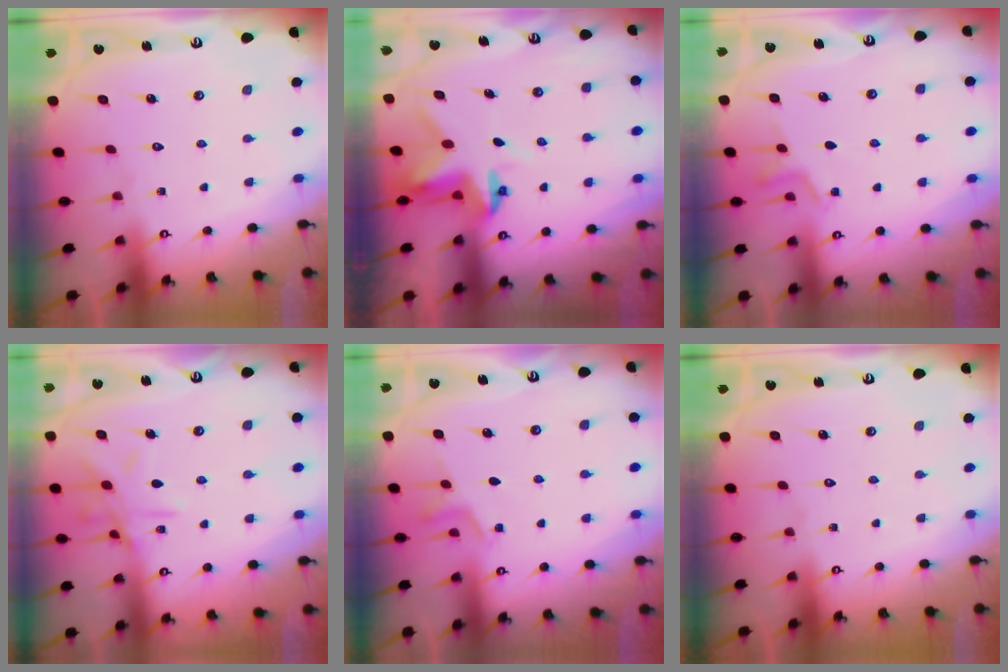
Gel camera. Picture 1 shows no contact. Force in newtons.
{"total": 4.8, "press": 4.8, "slide": 0.4}
{"total": 4.4, "press": 4.1, "slide": 1.6}
{"total": 11.0, "press": 10.9, "slide": 0.9}
{"total": 4.4, "press": 4.1, "slide": 1.6}
{"total": 0.0}